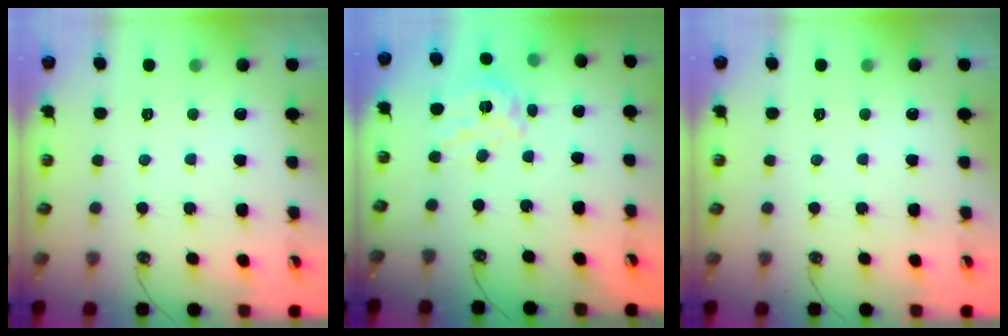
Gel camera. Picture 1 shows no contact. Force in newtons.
{"total": 13.2, "press": 13.2, "slide": 1.1}
{"total": 0.0}